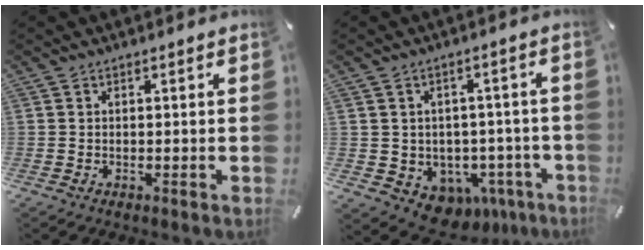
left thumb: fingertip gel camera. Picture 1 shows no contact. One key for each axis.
{"total": 6.2, "fx": -2.4, "fy": 5.5, "fz": 1.6, "tx": -0.021, "ty": -0.002, "tz": -0.032}